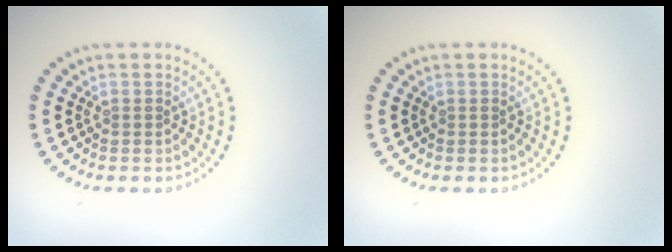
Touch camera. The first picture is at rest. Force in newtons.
{"total": 0.0}